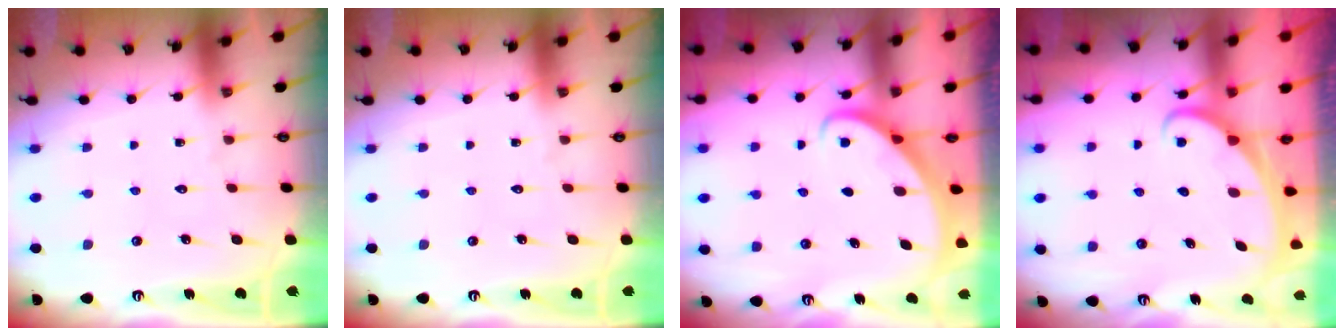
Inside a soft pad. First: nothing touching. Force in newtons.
{"total": 0.0}
{"total": 2.8, "press": 2.8, "slide": 0.2}
{"total": 1.8, "press": 1.7, "slide": 0.1}